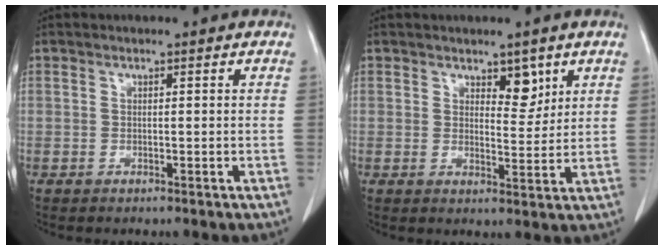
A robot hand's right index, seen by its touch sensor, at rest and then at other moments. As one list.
[{"total": 3.9, "force": [2.4, 1.8, 2.5], "torque": [-0.027, -0.008, 0.038]}]